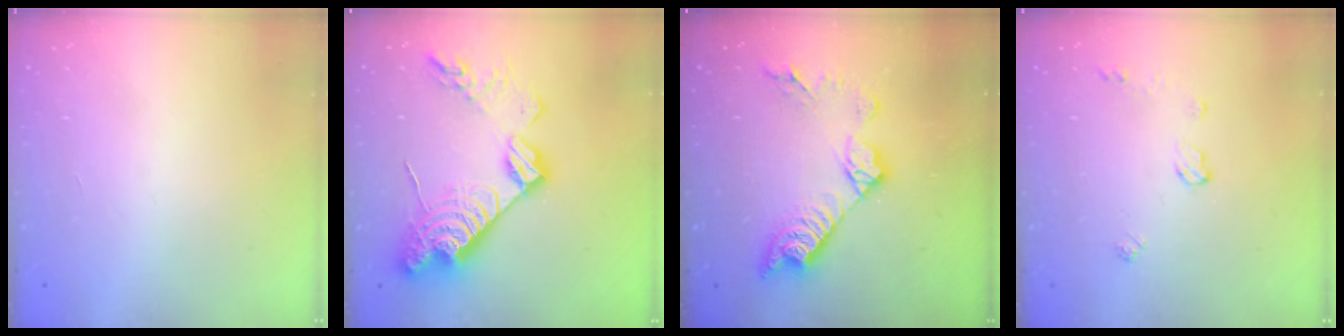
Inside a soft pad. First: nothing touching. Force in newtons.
{"total": 20.3, "press": 20.2, "slide": 1.8}
{"total": 12.7, "press": 12.7, "slide": 0.7}
{"total": 5.2, "press": 5.2, "slide": 0.3}